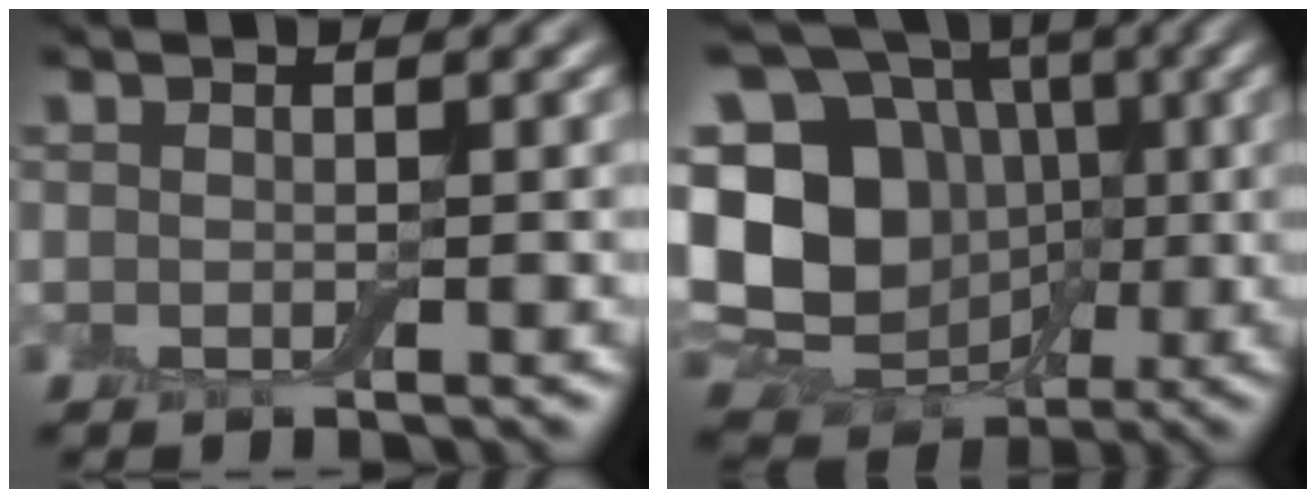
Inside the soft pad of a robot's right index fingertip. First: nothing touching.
{"total": 15.5, "force": [0.1, 13.4, 7.8], "torque": [-0.192, 0.016, -0.012]}